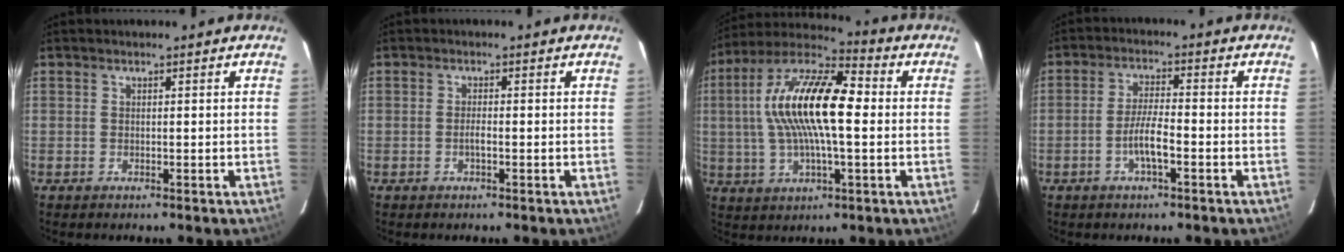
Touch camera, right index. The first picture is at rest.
{"total": 1.2, "force": [-0.5, 0.3, 1.0], "torque": [-0.021, 0.000, -0.010]}
{"total": 17.9, "force": [1.5, 5.8, 16.9], "torque": [-0.321, 0.019, 0.013]}
{"total": 5.1, "force": [-2.3, 0.9, 4.4], "torque": [-0.091, 0.001, -0.042]}